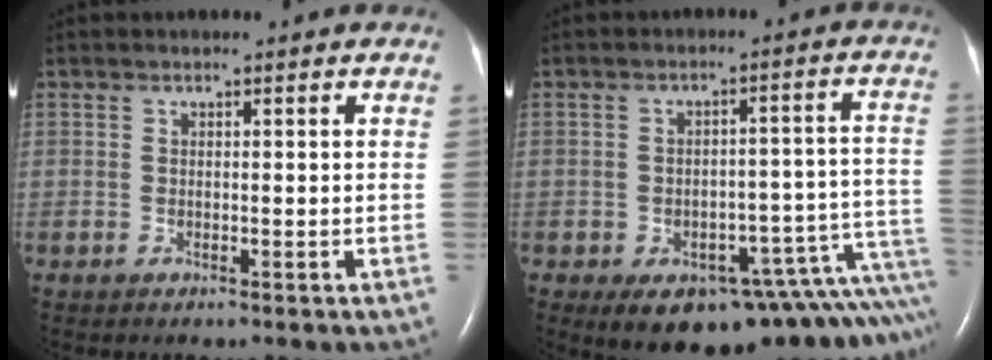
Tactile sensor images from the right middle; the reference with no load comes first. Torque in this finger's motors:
{"motor_torque": [1.07, -1.07, 0.15, 0.11]}